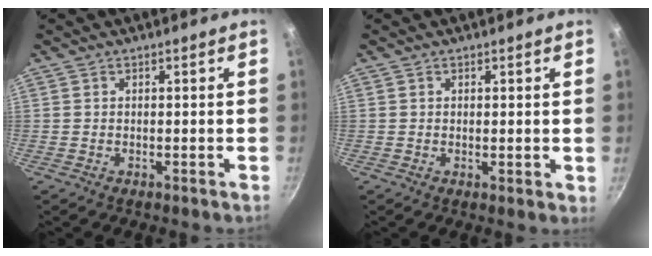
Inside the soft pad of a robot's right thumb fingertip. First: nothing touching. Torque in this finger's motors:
{"motor_torque": [-0.68, 0.29, -0.44, 0.20, -0.03]}